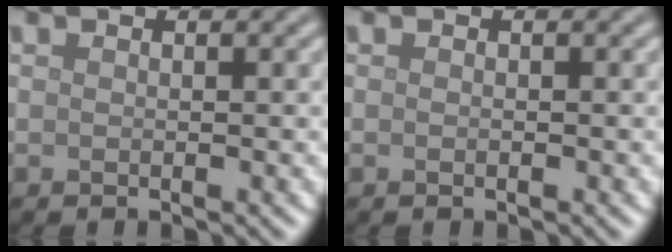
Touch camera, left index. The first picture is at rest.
{"total": 0.0}